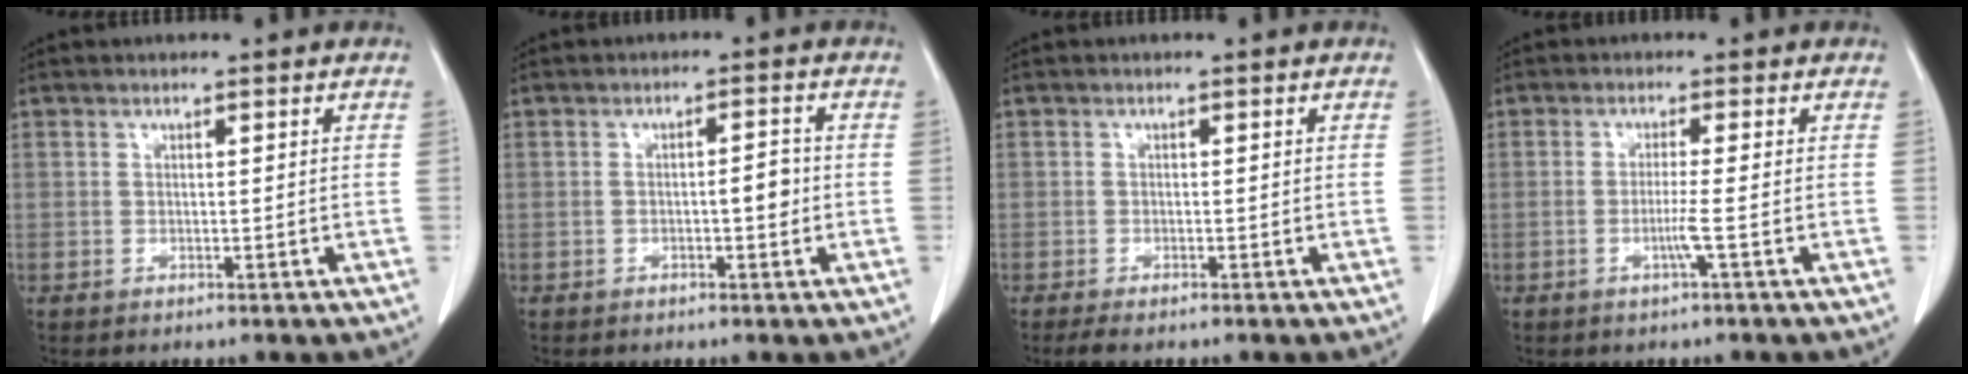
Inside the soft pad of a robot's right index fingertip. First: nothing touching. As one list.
[{"total": 2.6, "force": [-0.6, 0.7, 2.5], "torque": [-0.035, 0.005, -0.010]}, {"total": 1.7, "force": [-1.3, 0.2, 1.0], "torque": [-0.024, -0.006, -0.024]}, {"total": 2.7, "force": [-0.9, -0.8, 2.4], "torque": [-0.048, -0.004, -0.019]}]